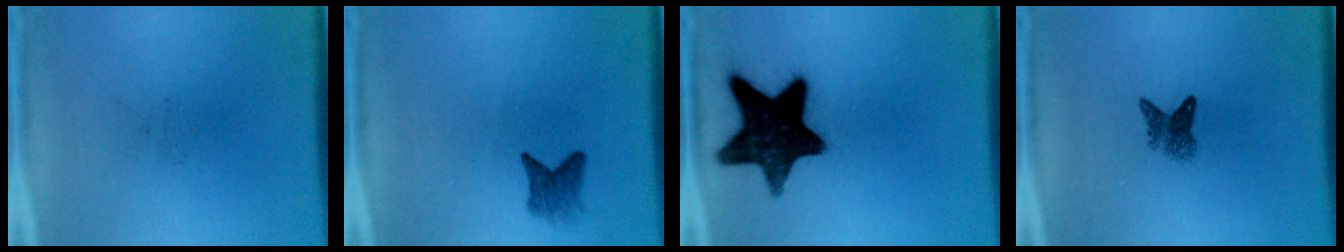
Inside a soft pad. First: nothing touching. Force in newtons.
{"total": 2.4}
{"total": 16.0}
{"total": 2.6}